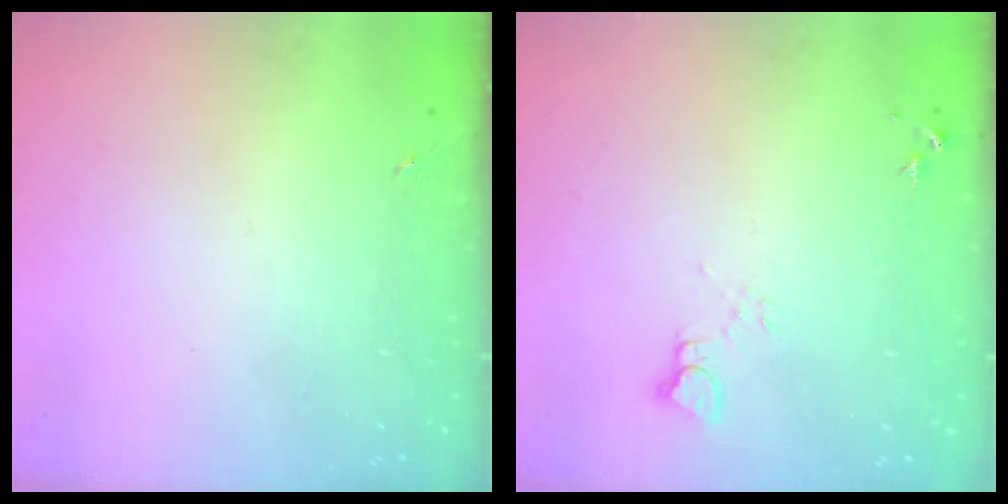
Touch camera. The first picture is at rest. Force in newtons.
{"total": 3.5, "press": 3.5, "slide": 0.4}